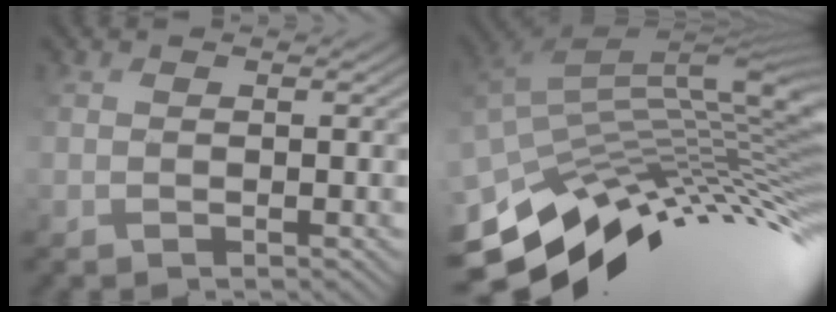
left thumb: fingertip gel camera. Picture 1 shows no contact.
{"total": 12.6, "force": [-5.3, 5.0, 10.2], "torque": [-0.217, -0.004, -0.083]}